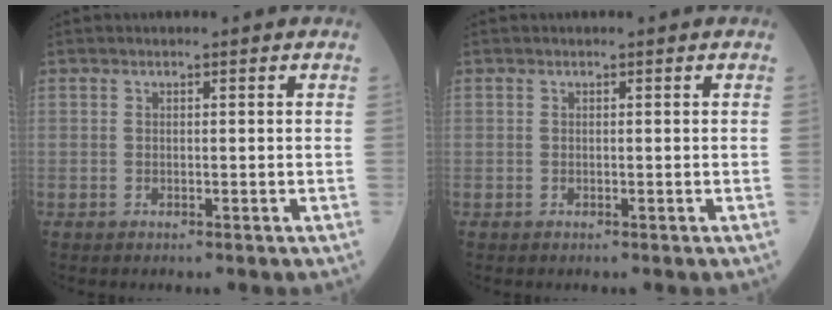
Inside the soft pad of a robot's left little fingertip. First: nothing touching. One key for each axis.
{"total": 0.0}